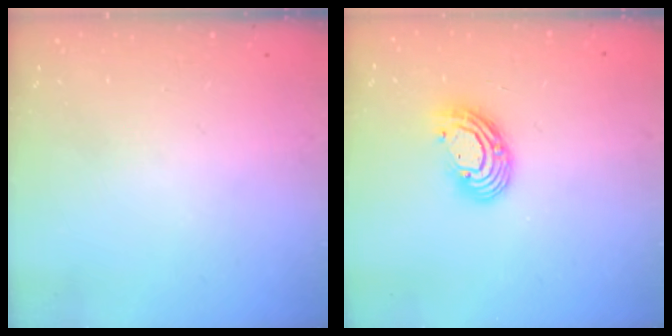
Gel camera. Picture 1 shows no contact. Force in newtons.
{"total": 10.1, "press": 10.0, "slide": 1.1}